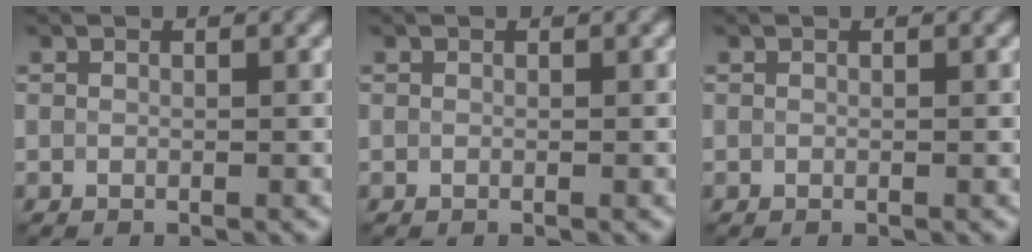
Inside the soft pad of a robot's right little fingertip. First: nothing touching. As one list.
[{"total": 0.0}, {"total": 0.0}]